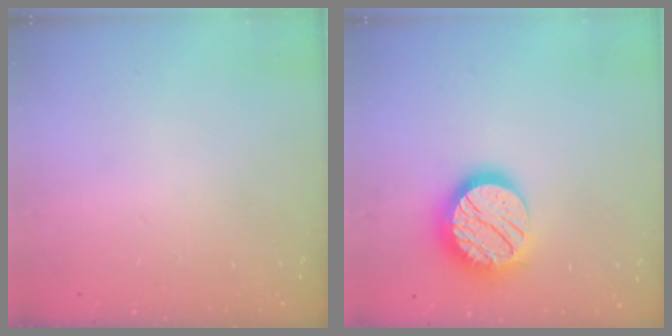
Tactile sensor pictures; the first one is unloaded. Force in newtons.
{"total": 17.2, "press": 17.2, "slide": 1.0}